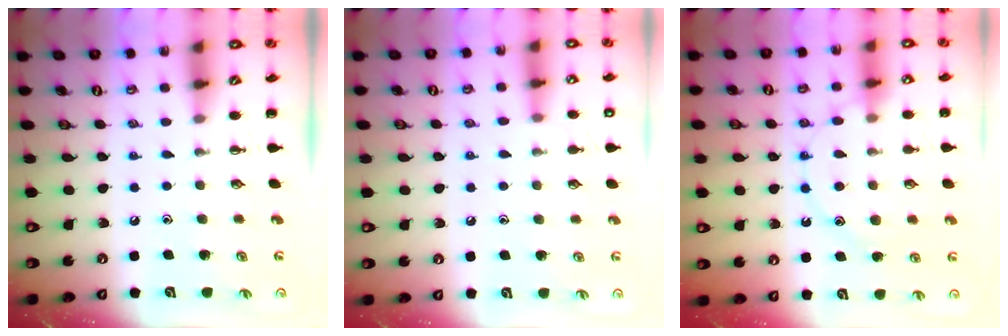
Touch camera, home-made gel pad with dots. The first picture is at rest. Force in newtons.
{"total": 5.9, "press": 5.6, "slide": 1.8}
{"total": 13.5, "press": 13.5, "slide": 0.6}